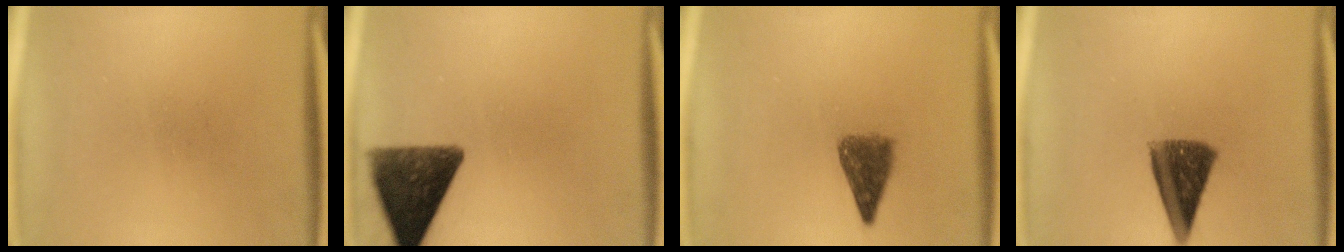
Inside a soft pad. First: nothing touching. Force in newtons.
{"total": 11.8}
{"total": 4.7}
{"total": 9.2}